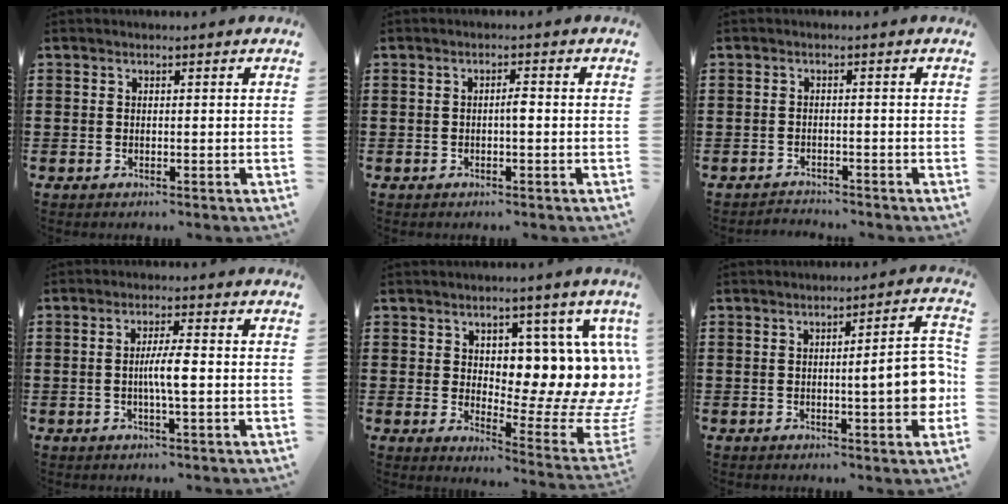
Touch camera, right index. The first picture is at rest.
{"total": 1.5, "force": [-0.3, 0.3, 1.4], "torque": [-0.028, 0.001, -0.006]}
{"total": 1.7, "force": [-1.6, 0.2, -0.2], "torque": [-0.003, 0.004, -0.039]}
{"total": 4.3, "force": [-0.5, 0.4, 4.2], "torque": [-0.081, -0.004, -0.014]}
{"total": 9.3, "force": [2.6, 5.2, 7.3], "torque": [-0.077, -0.059, 0.046]}
{"total": 8.0, "force": [-0.5, 1.3, 7.8], "torque": [-0.109, -0.010, -0.014]}